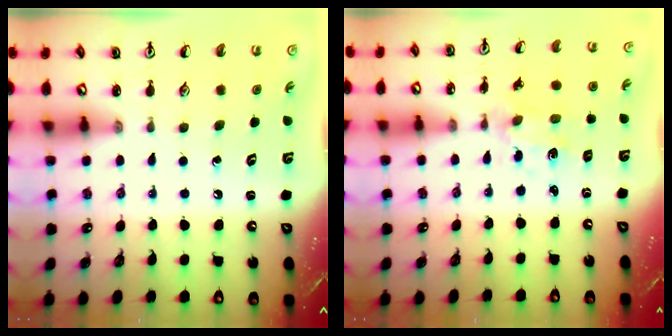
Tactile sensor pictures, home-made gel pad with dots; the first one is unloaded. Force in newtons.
{"total": 1.9, "press": 1.9, "slide": 0.2}